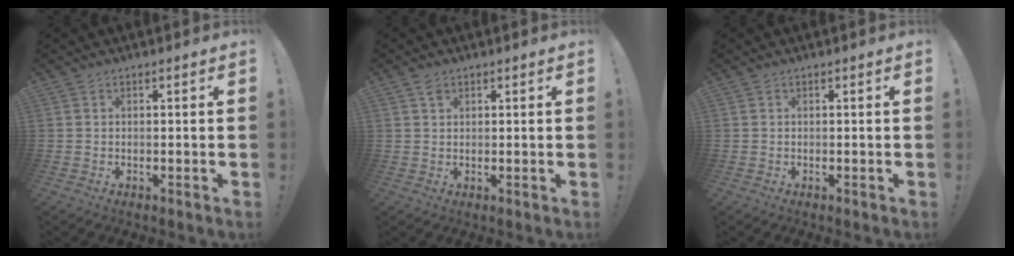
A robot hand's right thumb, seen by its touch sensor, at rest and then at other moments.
{"total": 1.8, "force": [1.3, 1.1, 0.7], "torque": [-0.001, -0.005, 0.021]}
{"total": 0.0}